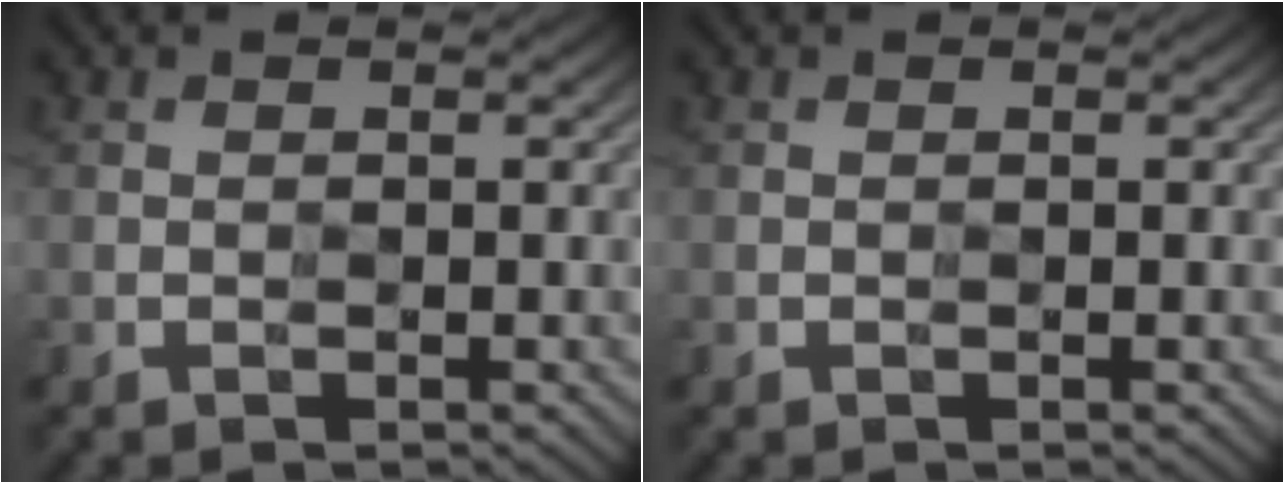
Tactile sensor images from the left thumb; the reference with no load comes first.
{"total": 0.0}